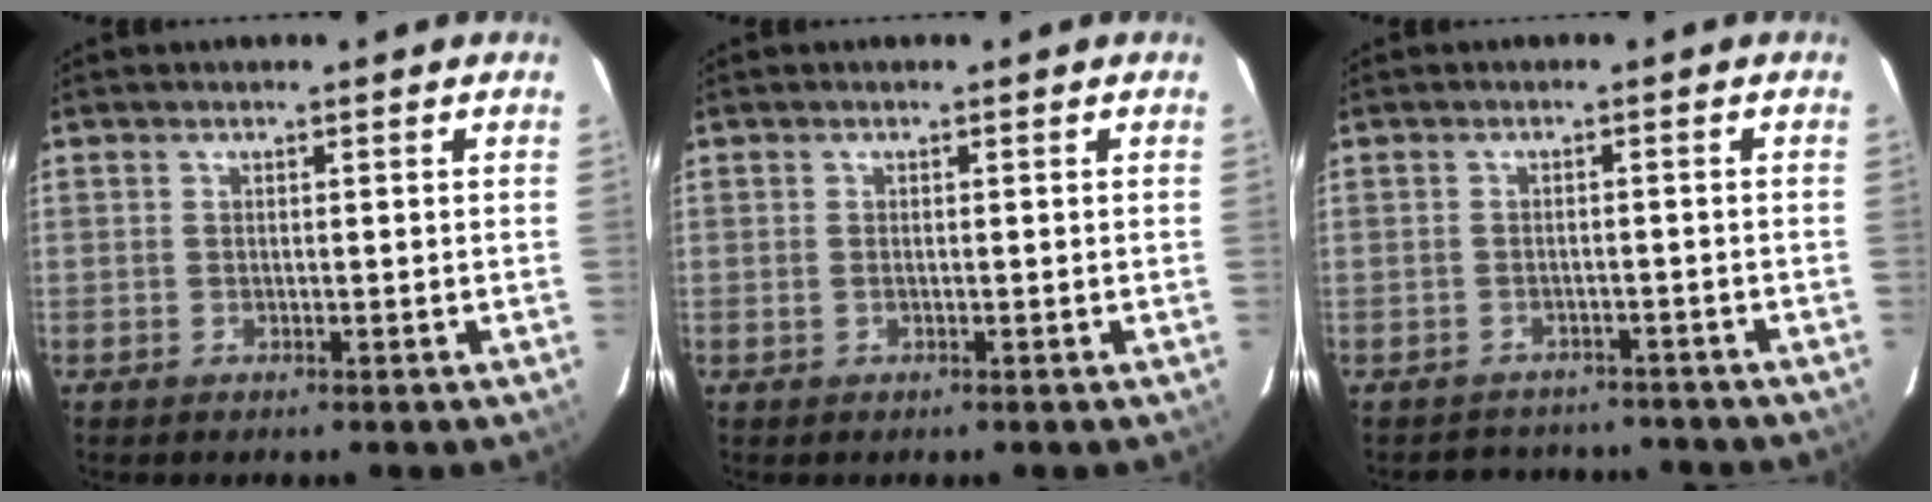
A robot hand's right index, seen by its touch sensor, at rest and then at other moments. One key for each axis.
{"total": 0.5, "fx": -0.1, "fy": 0.4, "fz": 0.4, "tx": -0.009, "ty": -0.001, "tz": -0.002}
{"total": 8.5, "fx": -7.5, "fy": 3.6, "fz": 1.8, "tx": -0.039, "ty": 0.008, "tz": -0.090}